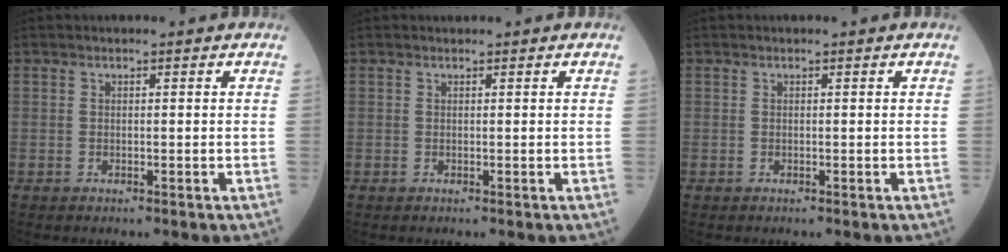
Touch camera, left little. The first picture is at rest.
{"total": 0.0}
{"total": 0.0}